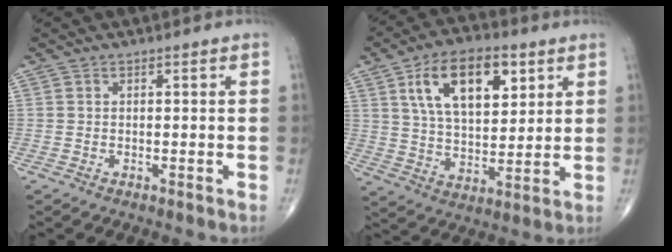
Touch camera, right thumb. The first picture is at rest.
{"total": 16.4, "force": [6.8, 8.6, 12.2], "torque": [-0.173, -0.019, 0.119]}